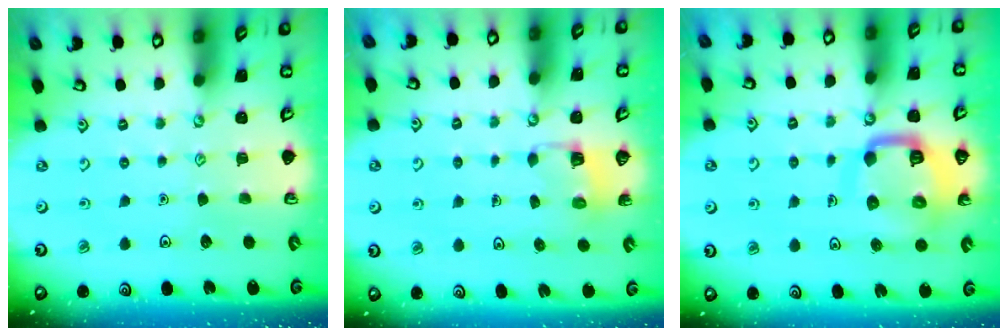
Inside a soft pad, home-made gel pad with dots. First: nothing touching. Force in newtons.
{"total": 2.9, "press": 2.9, "slide": 0.2}
{"total": 13.0, "press": 13.0, "slide": 1.4}